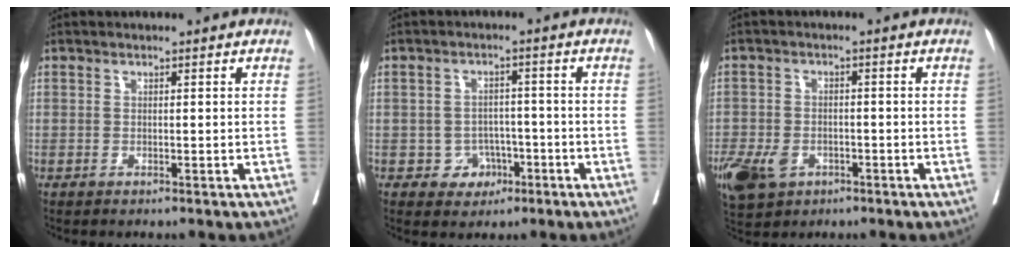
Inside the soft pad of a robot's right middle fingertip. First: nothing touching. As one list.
[{"total": 3.9, "force": [-1.7, 3.4, 1.0], "torque": [0.000, 0.012, -0.017]}, {"total": 9.3, "force": [-4.8, 6.7, 4.4], "torque": [-0.101, -0.001, -0.073]}]